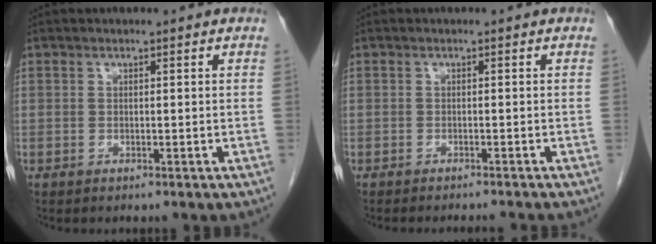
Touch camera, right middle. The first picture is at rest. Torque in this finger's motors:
{"motor_torque": [0.10, -0.03, 0.01, 0.03]}